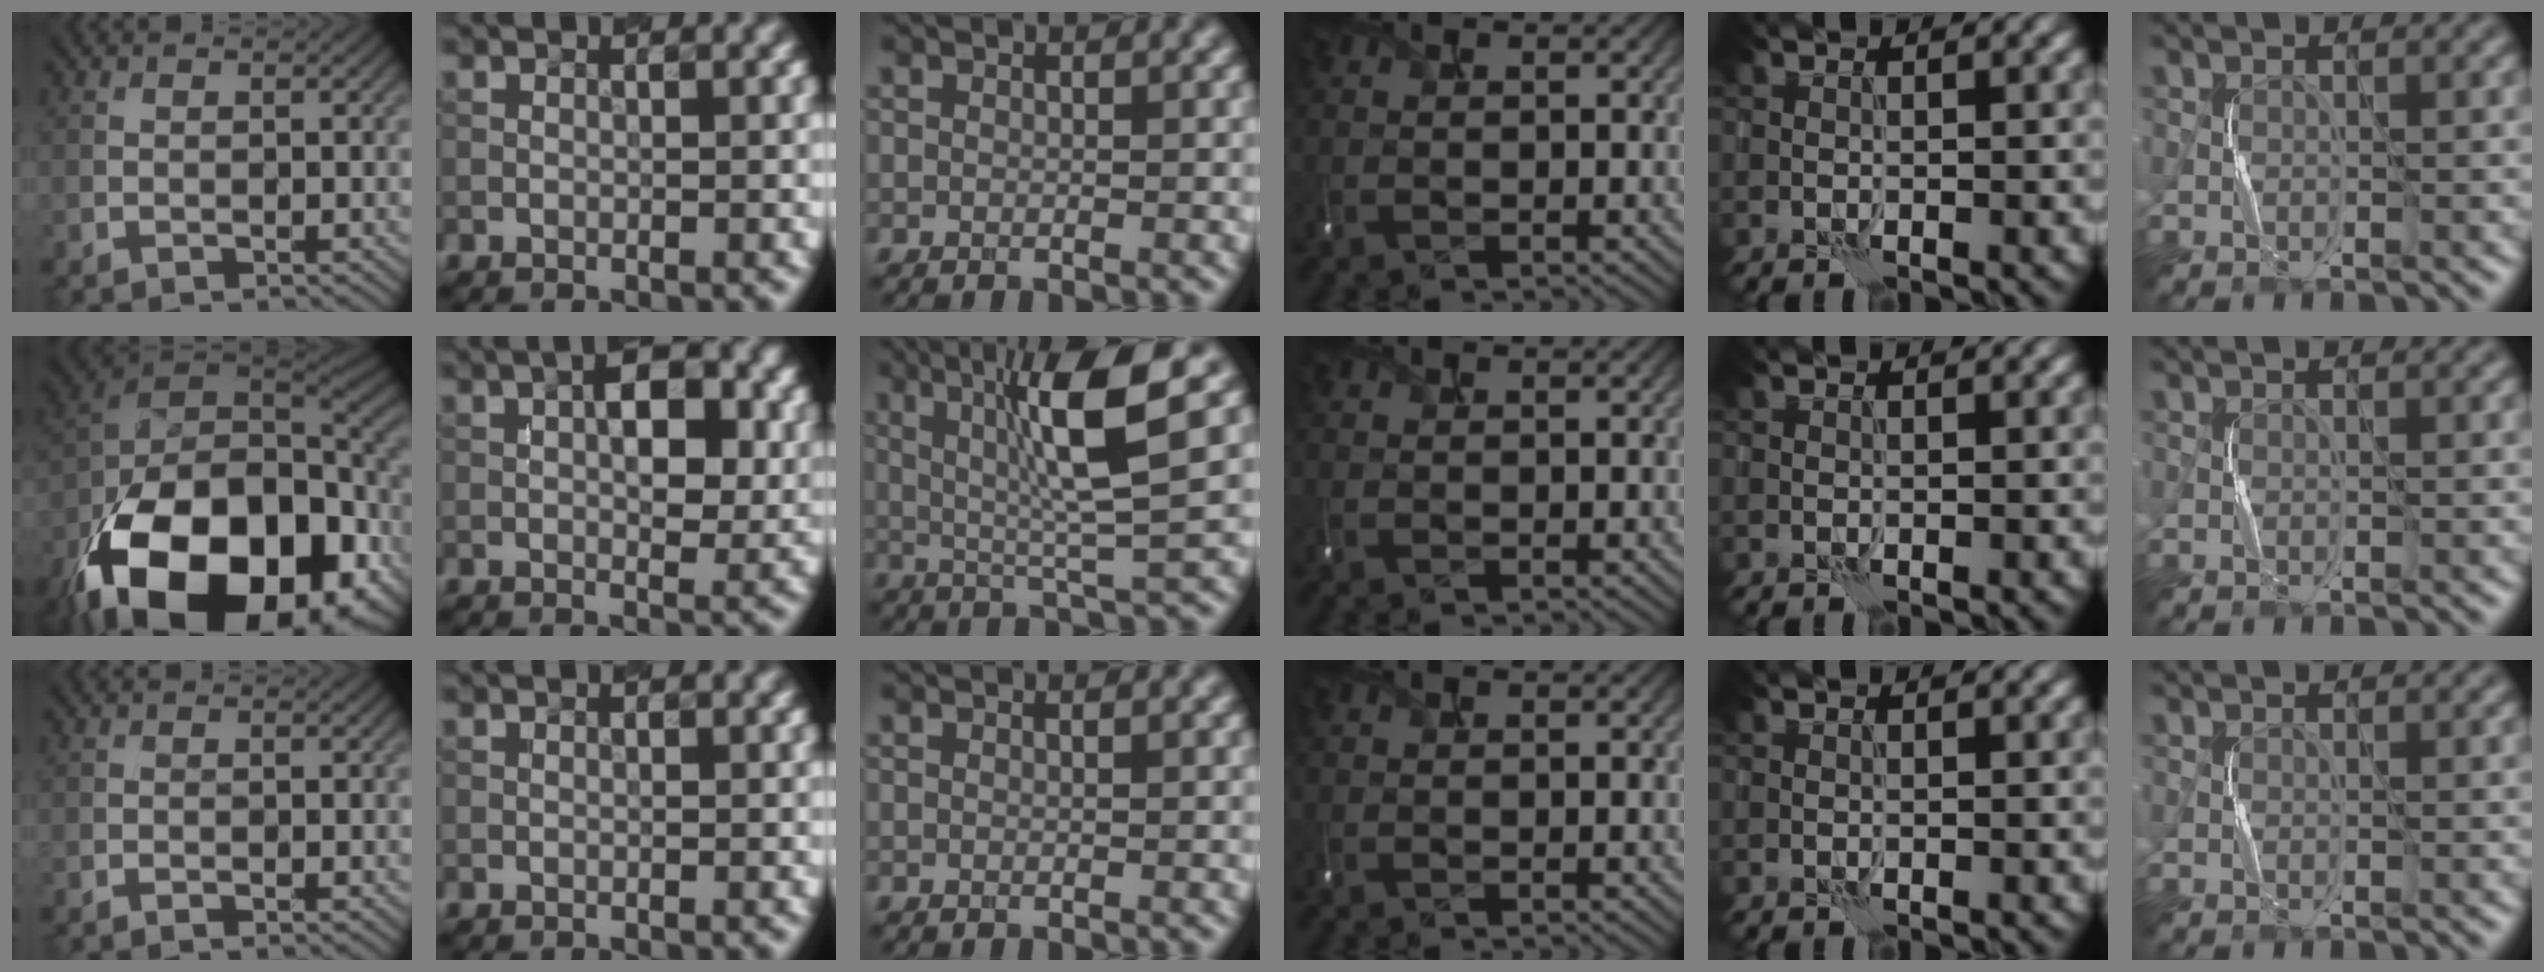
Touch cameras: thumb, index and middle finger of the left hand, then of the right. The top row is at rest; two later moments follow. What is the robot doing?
{"motion": "shake", "object": "tambourine"}